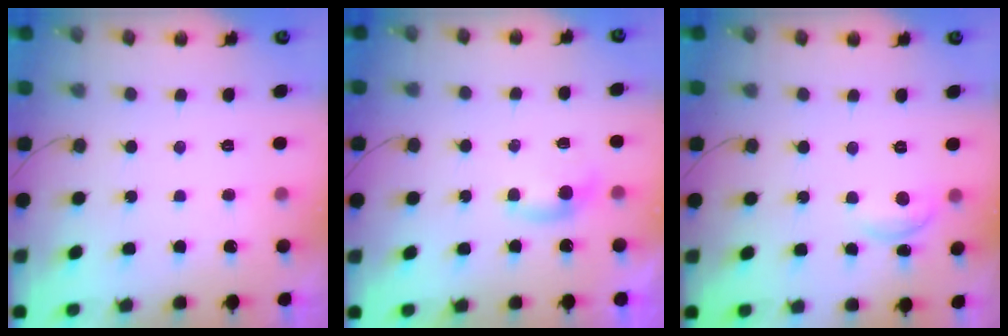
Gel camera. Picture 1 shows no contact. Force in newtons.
{"total": 4.6, "press": 4.6, "slide": 0.5}
{"total": 6.4, "press": 6.4, "slide": 0.5}